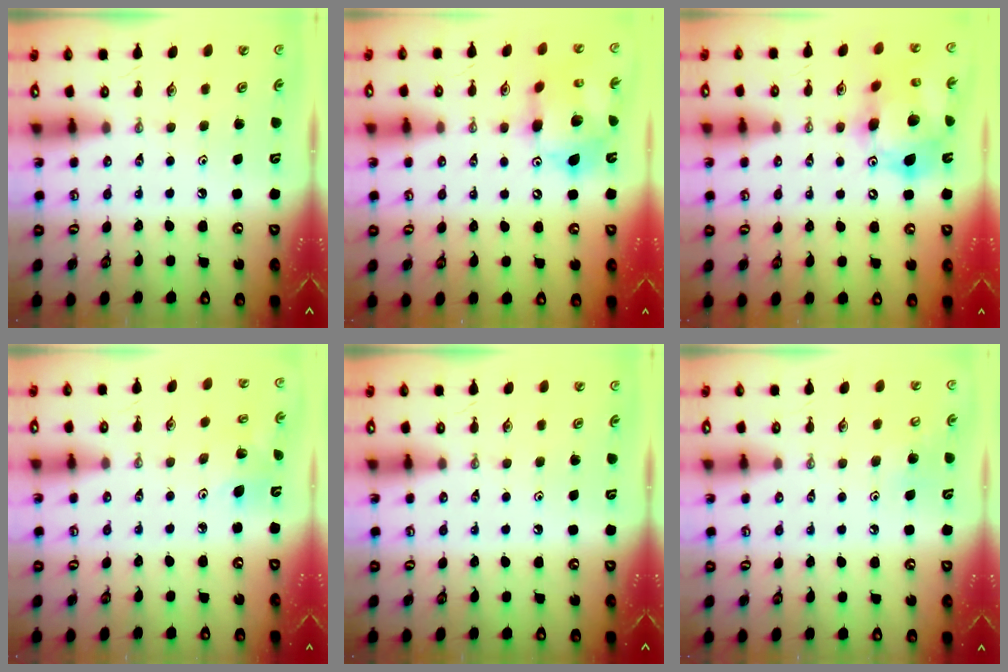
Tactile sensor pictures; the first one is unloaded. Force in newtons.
{"total": 13.1, "press": 13.0, "slide": 1.2}
{"total": 17.5, "press": 17.3, "slide": 2.8}
{"total": 4.1, "press": 3.5, "slide": 2.1}
{"total": 0.0}
{"total": 5.2, "press": 5.2, "slide": 0.7}